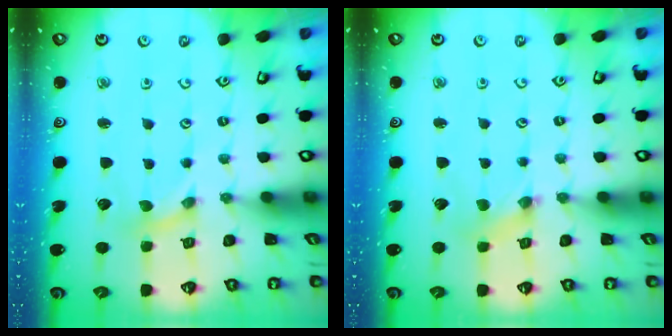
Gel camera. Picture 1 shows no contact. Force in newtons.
{"total": 1.3, "press": 1.3, "slide": 0.2}